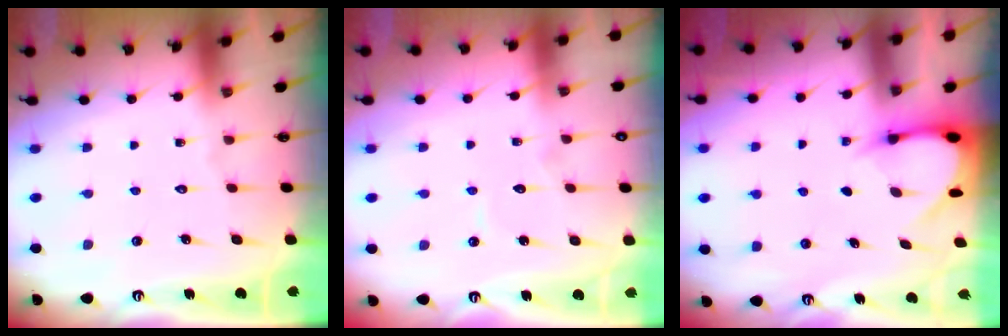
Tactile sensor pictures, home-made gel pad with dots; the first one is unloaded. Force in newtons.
{"total": 5.0, "press": 5.0, "slide": 0.5}
{"total": 3.7, "press": 3.7, "slide": 0.2}